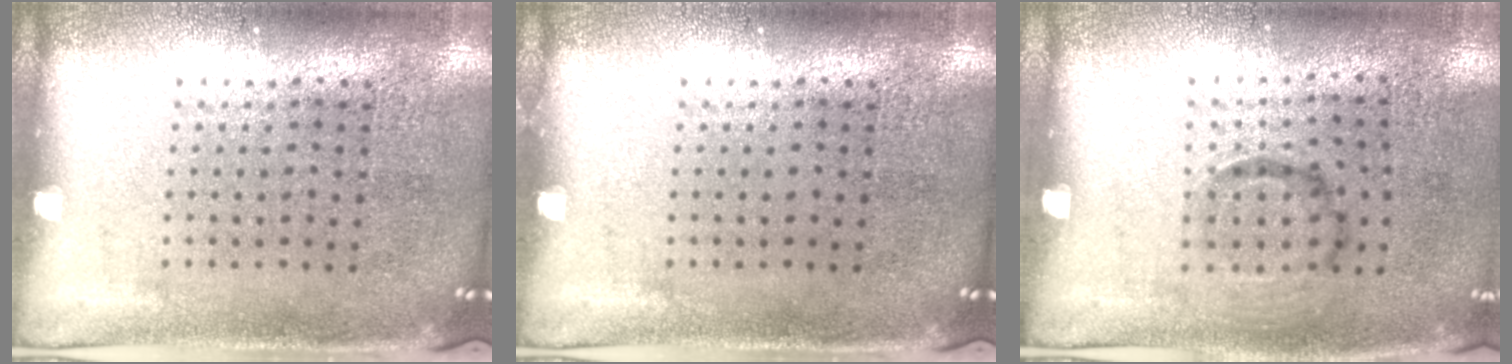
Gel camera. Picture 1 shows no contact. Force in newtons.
{"total": 0.0}
{"total": 1.0, "press": 0.6, "slide": 0.8}